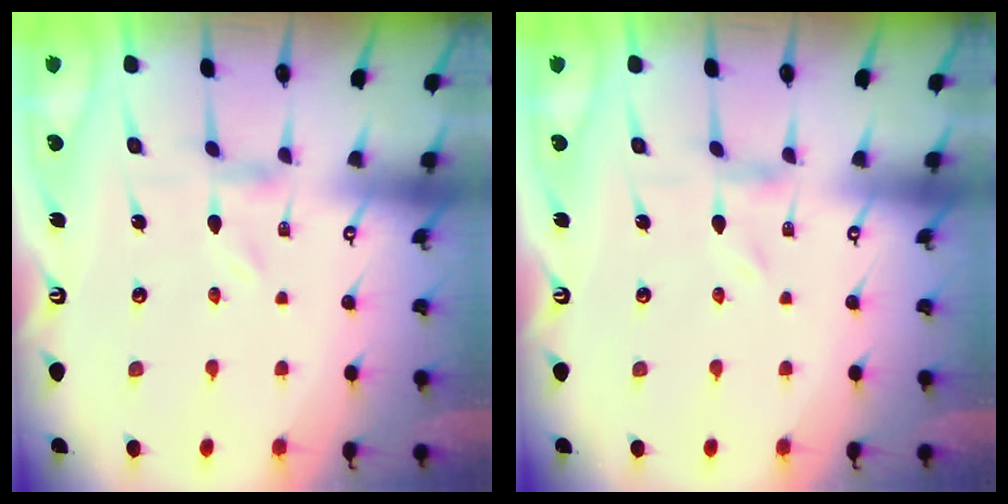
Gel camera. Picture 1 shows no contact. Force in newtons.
{"total": 0.0}